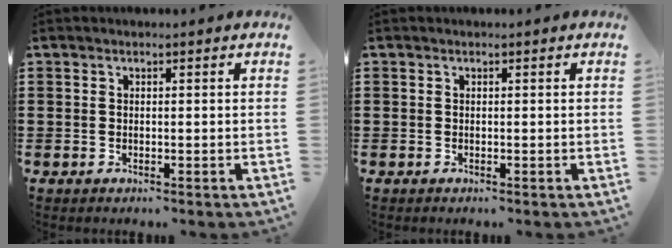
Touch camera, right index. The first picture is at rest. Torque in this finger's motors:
{"motor_torque": [0.33, 0.37, 0.06, -0.01]}